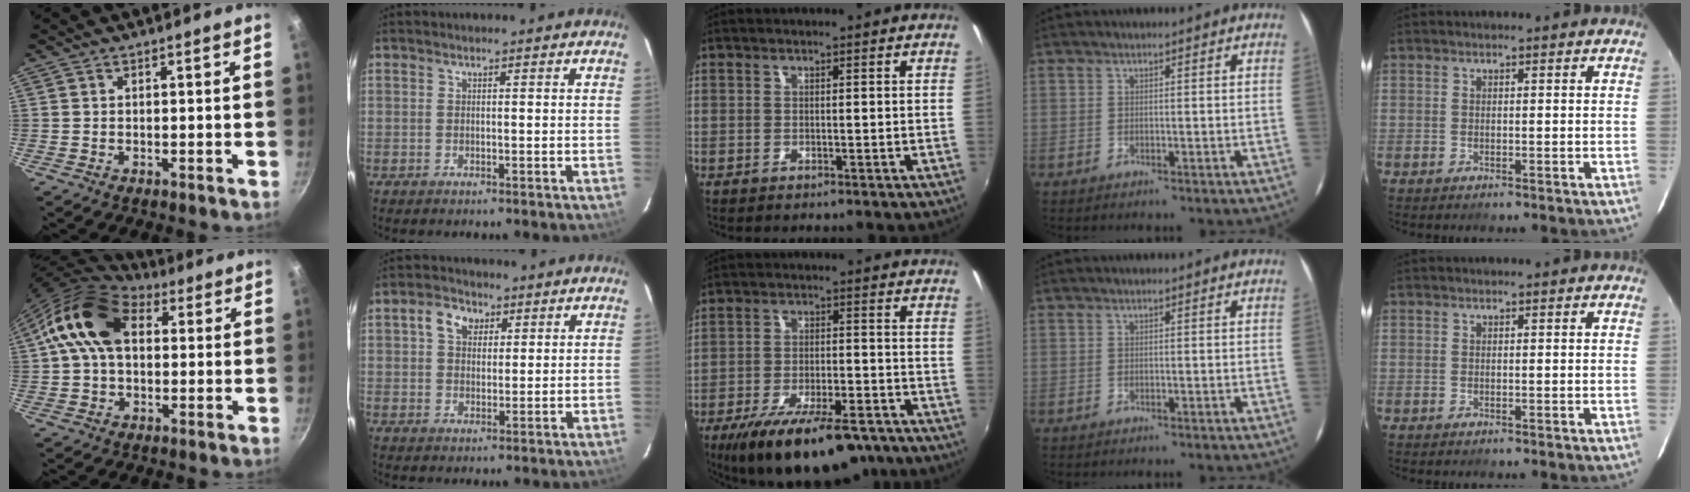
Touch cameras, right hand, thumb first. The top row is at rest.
{"thumb": {"total": 14.3, "force": [3.1, 10.0, 9.8], "torque": [-0.156, 0.020, 0.036]}, "index": {"total": 5.4, "force": [2.2, 4.0, 2.8], "torque": [-0.047, 0.021, 0.038]}, "middle": {"total": 19.9, "force": [-14.4, 6.7, 11.9], "torque": [-0.211, -0.035, -0.209]}}